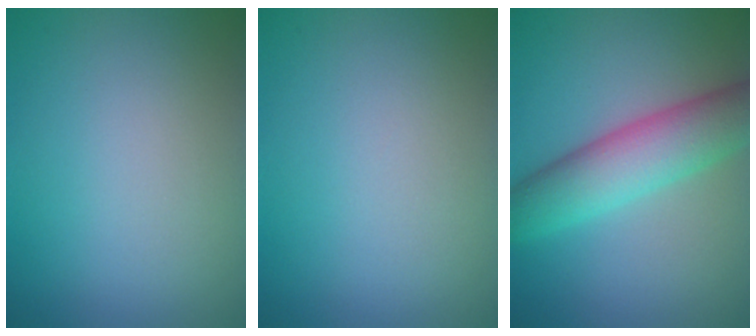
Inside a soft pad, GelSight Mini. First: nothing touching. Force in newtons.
{"total": 0.0}
{"total": 6.9, "press": 6.9, "slide": 0.3}